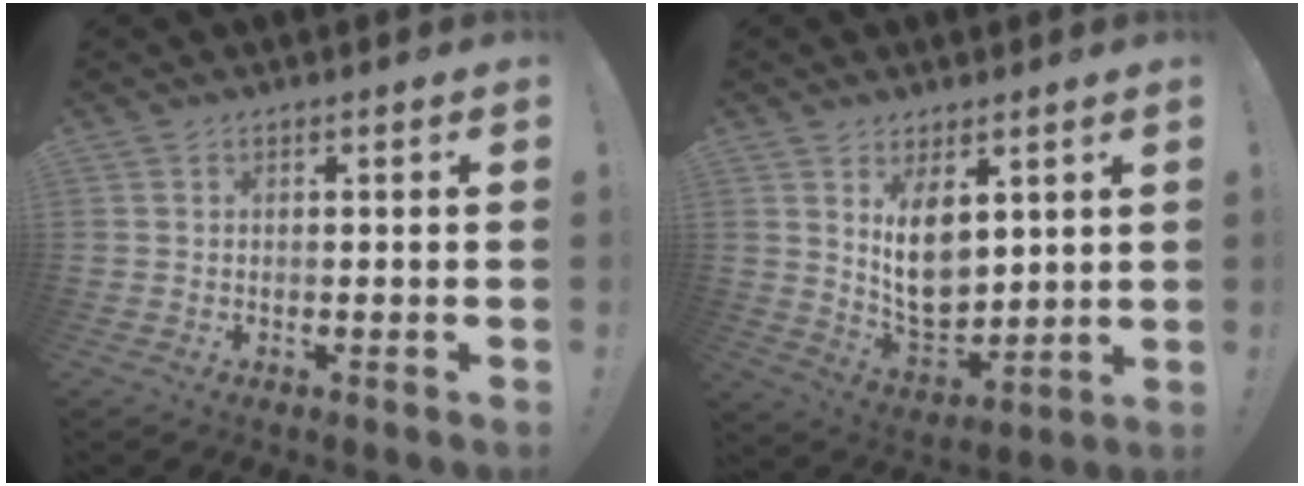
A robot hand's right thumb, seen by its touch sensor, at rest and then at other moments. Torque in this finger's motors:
{"motor_torque": [-0.43, 0.79, 0.50, -0.11, 0.32]}